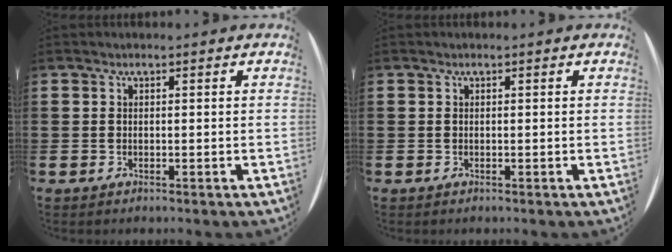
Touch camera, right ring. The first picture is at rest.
{"total": 0.0}